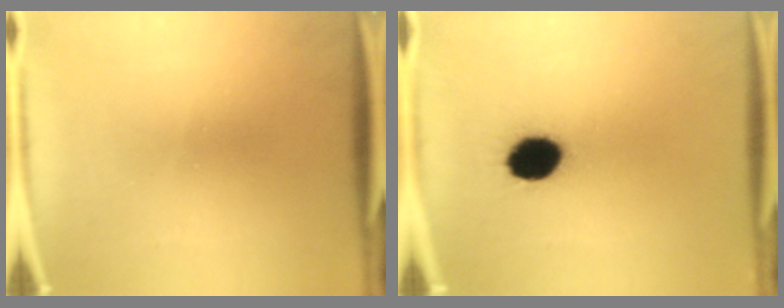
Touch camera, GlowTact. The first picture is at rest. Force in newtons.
{"total": 11.1}